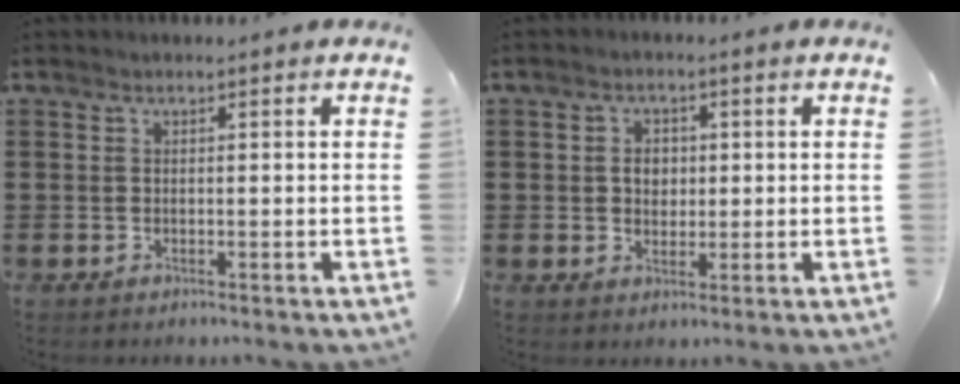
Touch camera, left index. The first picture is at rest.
{"total": 3.1, "force": [0.4, 2.4, 1.9], "torque": [-0.036, 0.007, 0.002]}